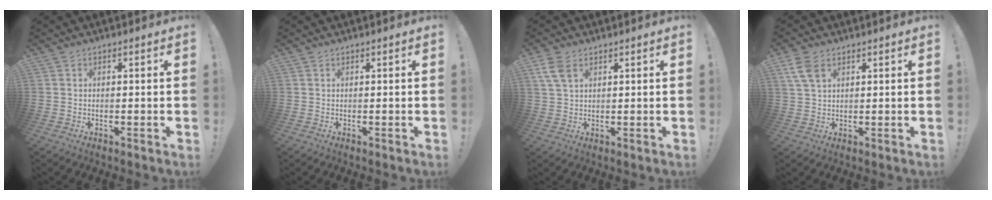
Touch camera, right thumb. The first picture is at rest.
{"total": 0.0}
{"total": 5.5, "force": [2.7, 3.1, 3.6], "torque": [-0.080, -0.006, 0.053]}
{"total": 6.1, "force": [3.0, 3.4, 4.1], "torque": [-0.088, -0.002, 0.059]}